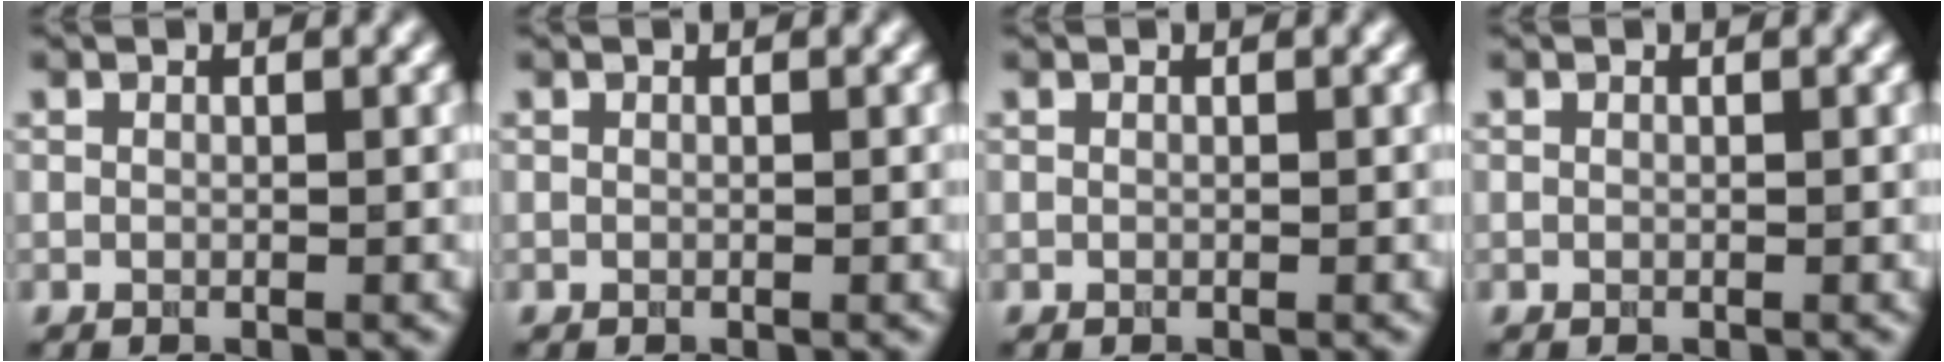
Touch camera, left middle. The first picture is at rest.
{"total": 0.0}
{"total": 0.0}
{"total": 0.0}